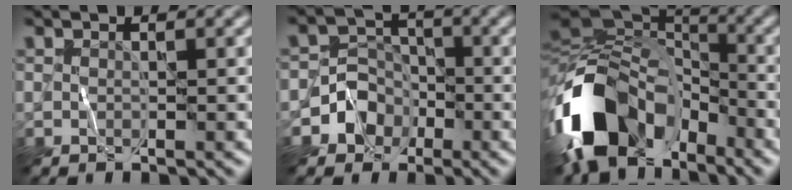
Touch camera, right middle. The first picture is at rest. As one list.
[{"total": 4.6, "force": [-2.1, 4.0, 0.7], "torque": [0.021, 0.012, -0.063]}, {"total": 15.0, "force": [-7.0, 9.8, 9.0], "torque": [-0.202, -0.003, -0.140]}]